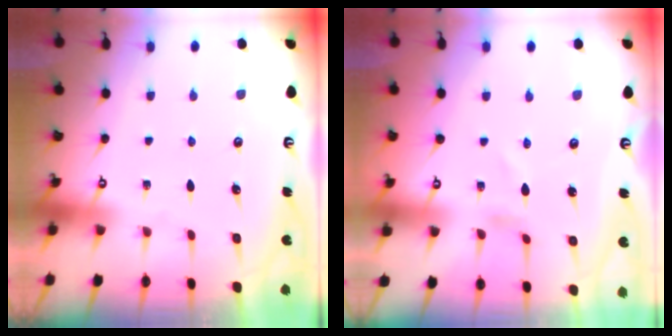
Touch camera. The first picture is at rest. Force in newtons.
{"total": 0.8, "press": 0.7, "slide": 0.3}